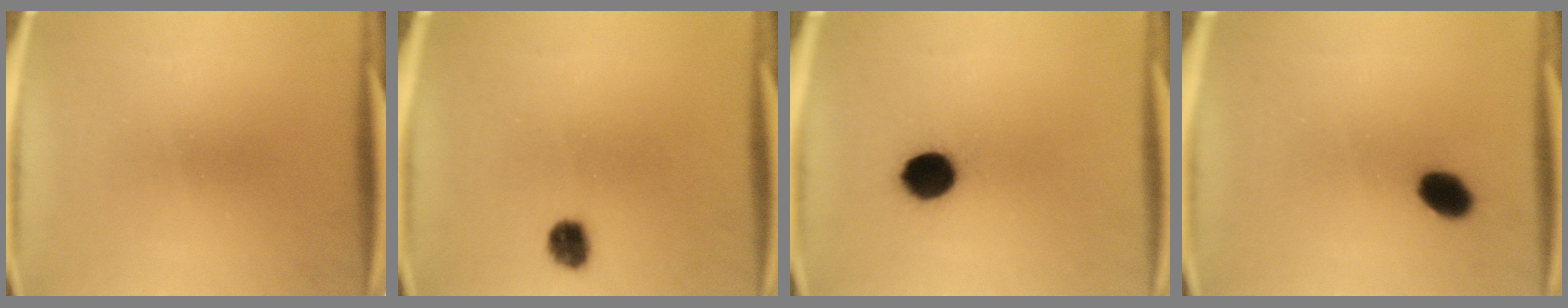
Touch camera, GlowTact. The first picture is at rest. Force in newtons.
{"total": 4.2}
{"total": 9.1}
{"total": 5.4}